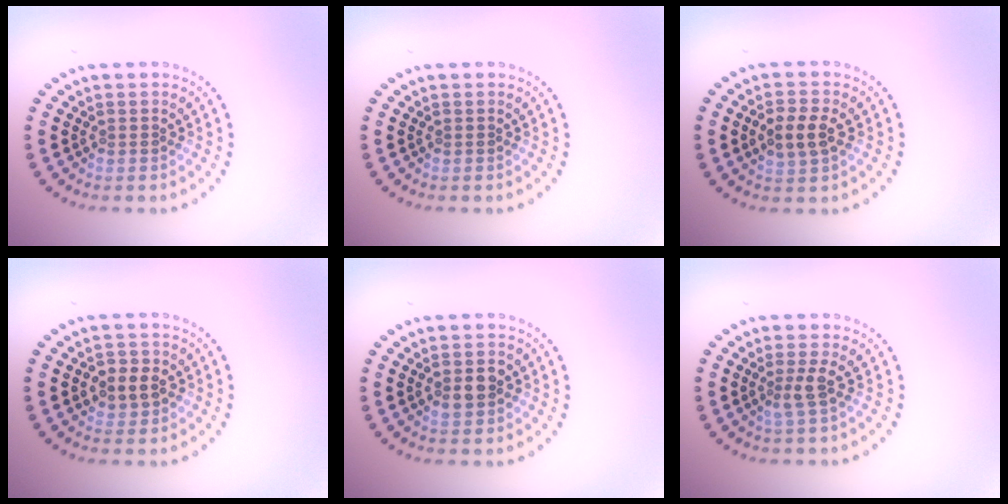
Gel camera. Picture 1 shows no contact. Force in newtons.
{"total": 0.0}
{"total": 2.8, "press": 2.8, "slide": 0.3}
{"total": 2.7, "press": 2.6, "slide": 0.5}
{"total": 2.5, "press": 2.5, "slide": 0.1}
{"total": 1.8, "press": 1.3, "slide": 1.3}